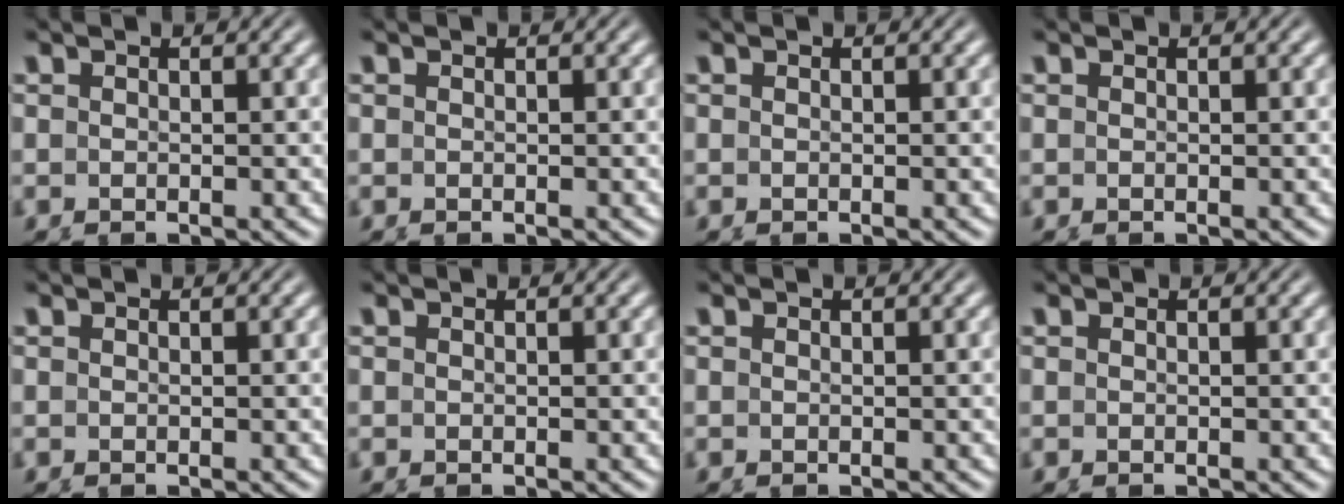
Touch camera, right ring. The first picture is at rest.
{"total": 0.0}
{"total": 0.0}
{"total": 0.0}
{"total": 0.0}
{"total": 0.0}
{"total": 0.0}
{"total": 0.0}